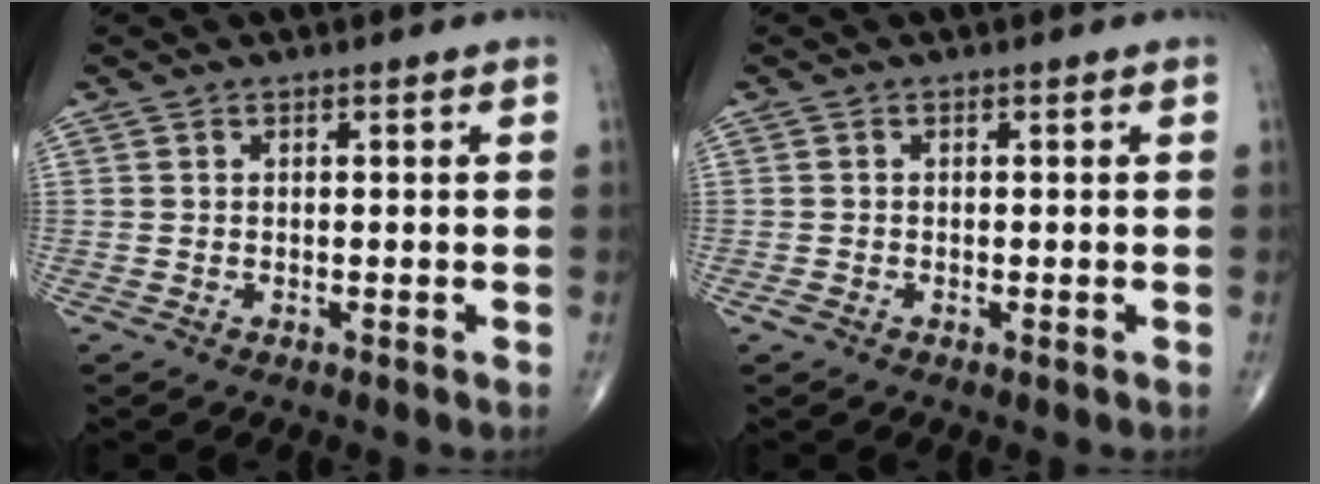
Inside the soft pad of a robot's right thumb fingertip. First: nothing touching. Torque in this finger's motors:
{"motor_torque": [0.31, 0.16, 0.02, -0.24, 0.03]}